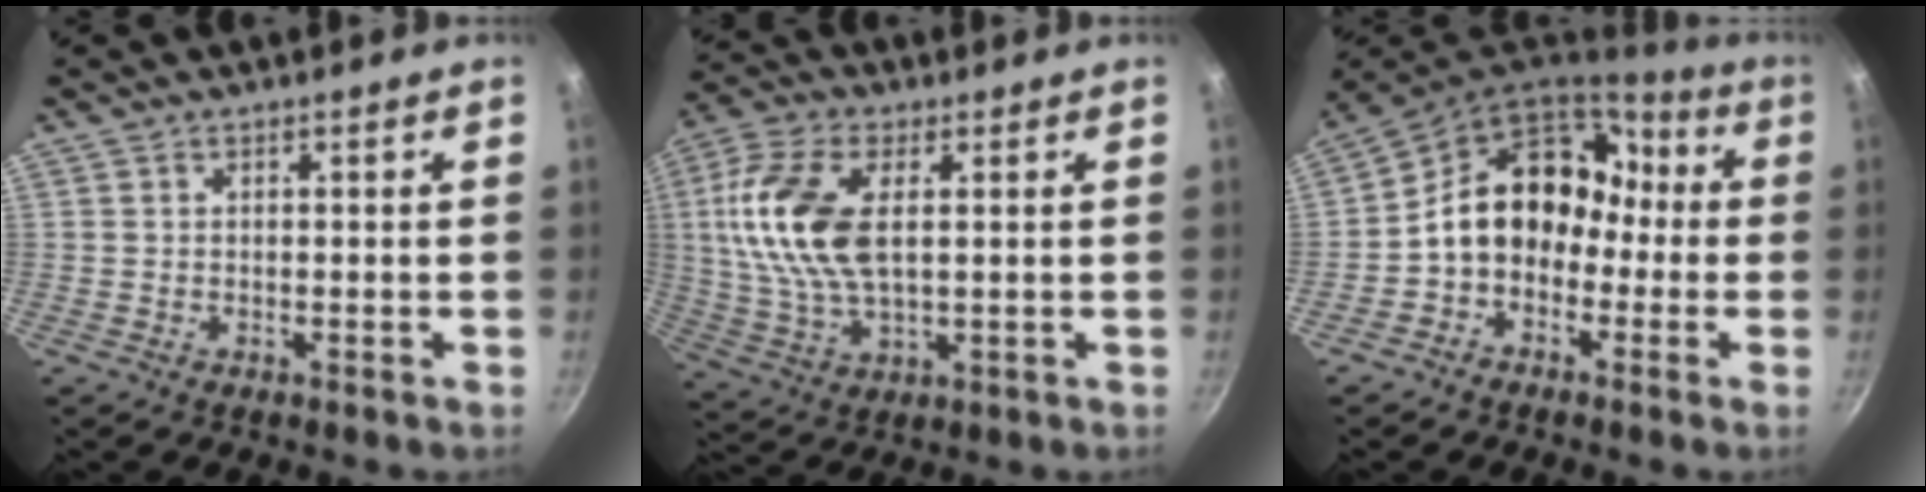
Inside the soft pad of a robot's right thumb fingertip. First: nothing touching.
{"total": 15.2, "force": [2.7, 8.0, 12.6], "torque": [-0.254, 0.003, 0.048]}
{"total": 14.3, "force": [-1.4, 11.6, 8.3], "torque": [-0.085, 0.068, -0.038]}